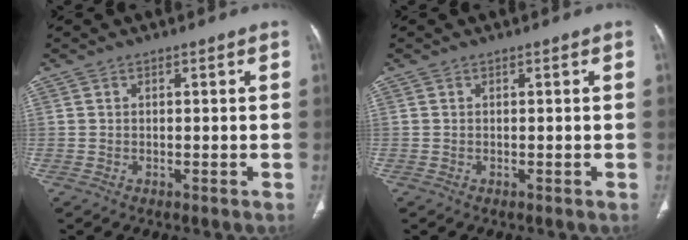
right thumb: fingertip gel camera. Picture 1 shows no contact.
{"total": 0.0}